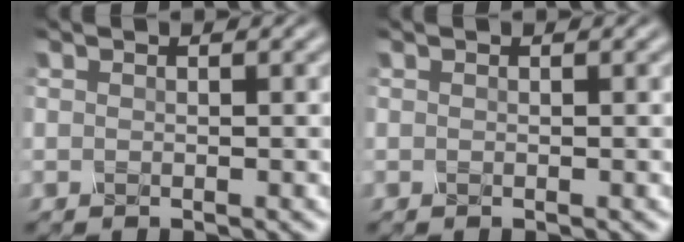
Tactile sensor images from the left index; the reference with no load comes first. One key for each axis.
{"total": 0.0}